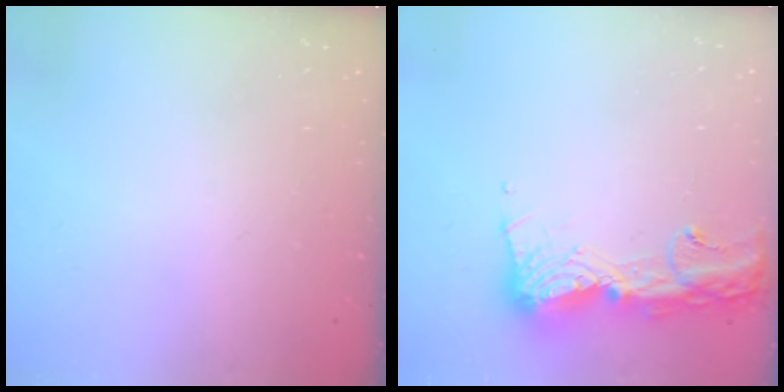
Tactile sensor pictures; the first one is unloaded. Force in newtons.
{"total": 15.5, "press": 15.4, "slide": 1.5}